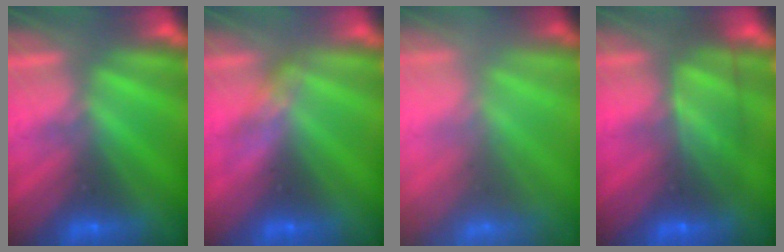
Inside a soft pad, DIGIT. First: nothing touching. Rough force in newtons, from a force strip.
{"total": 2.8}
{"total": 9.2}
{"total": 7.4}